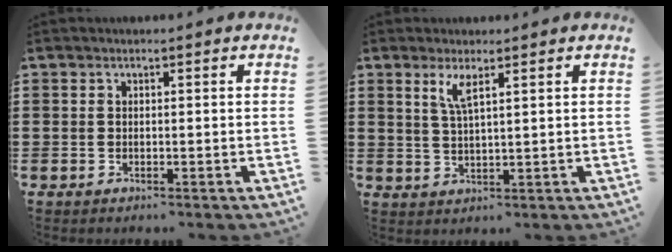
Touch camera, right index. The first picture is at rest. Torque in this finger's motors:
{"motor_torque": [0.19, 0.01, 0.08, 0.12]}